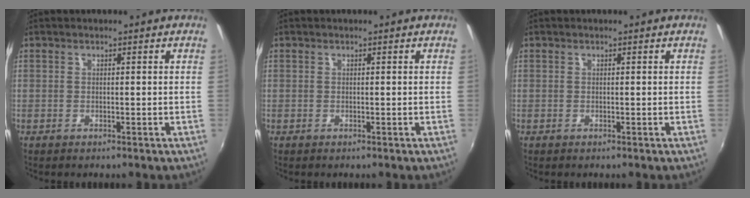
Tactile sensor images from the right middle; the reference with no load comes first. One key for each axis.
{"total": 0.0}
{"total": 0.0}